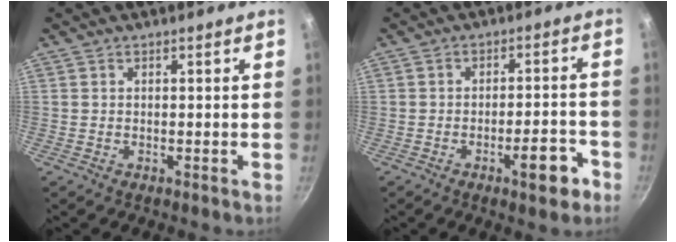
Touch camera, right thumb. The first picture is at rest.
{"total": 7.1, "force": [-3.7, 2.3, 5.6], "torque": [-0.058, 0.029, -0.046]}